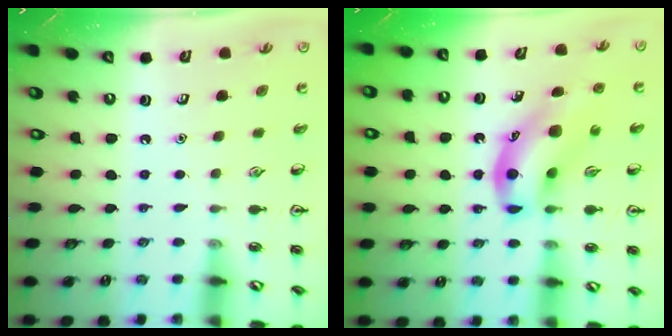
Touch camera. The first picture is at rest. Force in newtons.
{"total": 11.5, "press": 11.1, "slide": 3.1}